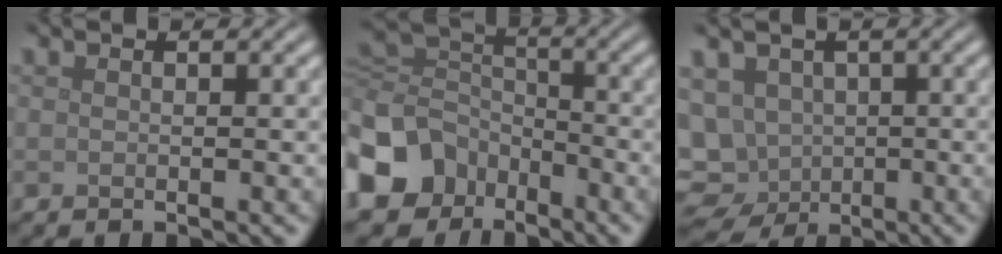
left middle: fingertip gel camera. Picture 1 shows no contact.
{"total": 8.0, "force": [-3.9, 6.2, 3.2], "torque": [-0.076, -0.008, -0.088]}
{"total": 9.4, "force": [-2.3, 8.1, 4.1], "torque": [-0.074, -0.017, -0.045]}